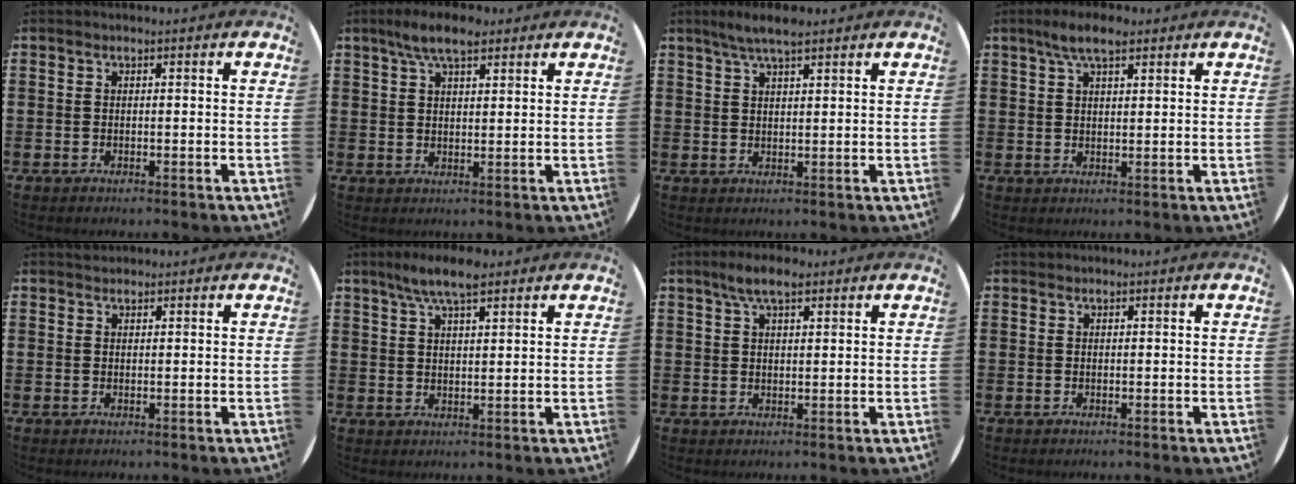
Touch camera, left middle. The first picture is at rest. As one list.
[{"total": 5.7, "force": [4.1, 2.0, 3.4], "torque": [-0.067, 0.001, 0.072]}, {"total": 4.1, "force": [3.2, 0.6, 2.4], "torque": [-0.044, 0.000, 0.055]}, {"total": 4.9, "force": [3.4, 1.7, 3.1], "torque": [-0.059, 0.005, 0.059]}, {"total": 0.9, "force": [0.8, 0.3, -0.1], "torque": [0.002, 0.004, 0.016]}, {"total": 6.0, "force": [4.6, 1.3, 3.7], "torque": [-0.073, -0.004, 0.079]}, {"total": 4.1, "force": [2.8, 1.4, 2.7], "torque": [-0.050, 0.005, 0.047]}, {"total": 0.0}]